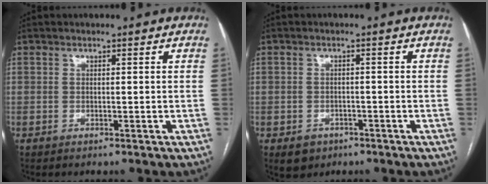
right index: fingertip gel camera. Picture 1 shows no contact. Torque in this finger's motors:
{"motor_torque": [0.02, -0.02, -0.55, -0.16]}